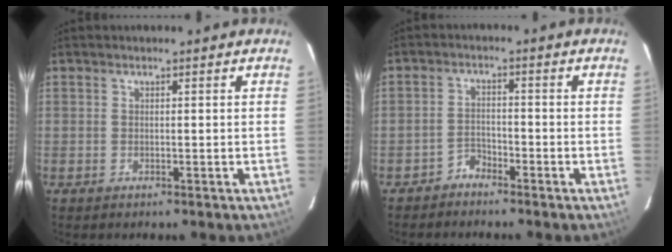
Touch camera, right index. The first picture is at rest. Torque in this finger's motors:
{"motor_torque": [-0.21, 0.15, -0.04, -0.07]}